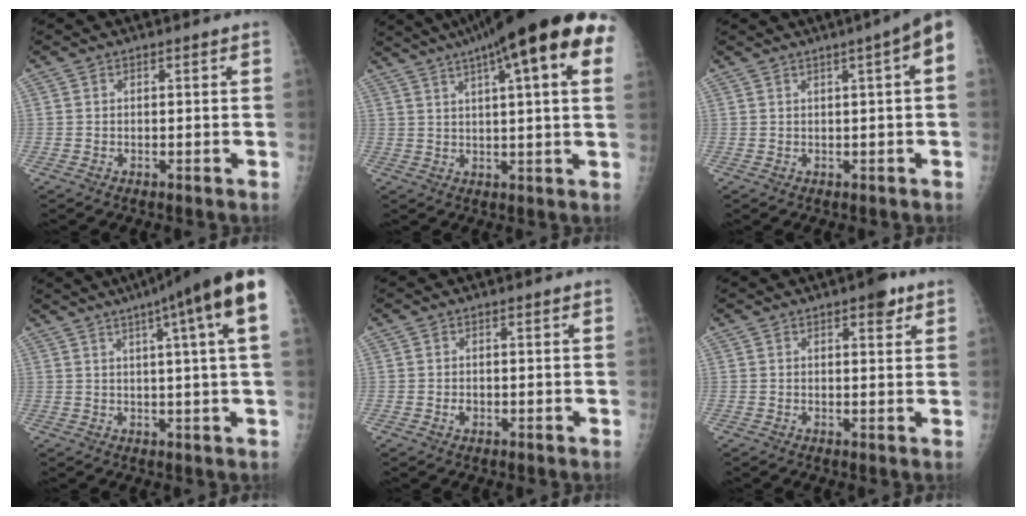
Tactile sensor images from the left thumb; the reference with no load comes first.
{"total": 23.3, "force": [11.3, 4.7, 19.8], "torque": [-0.287, 0.021, 0.148]}
{"total": 5.4, "force": [1.6, 0.3, 5.2], "torque": [-0.066, 0.015, 0.018]}
{"total": 15.7, "force": [8.1, 0.5, 13.4], "torque": [-0.186, 0.006, 0.094]}
{"total": 1.0, "force": [-0.1, 0.8, 0.6], "torque": [-0.007, 0.001, -0.001]}
{"total": 4.0, "force": [2.4, 1.6, 2.8], "torque": [-0.025, -0.008, 0.028]}